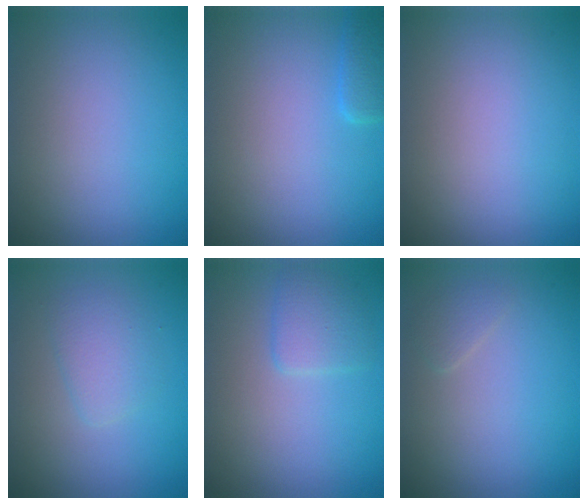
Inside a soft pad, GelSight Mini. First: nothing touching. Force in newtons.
{"total": 1.6, "press": 1.6, "slide": 0.1}
{"total": 0.0}
{"total": 2.1, "press": 2.1, "slide": 0.1}
{"total": 2.0, "press": 2.0, "slide": 0.1}
{"total": 0.9, "press": 0.9, "slide": 0.0}